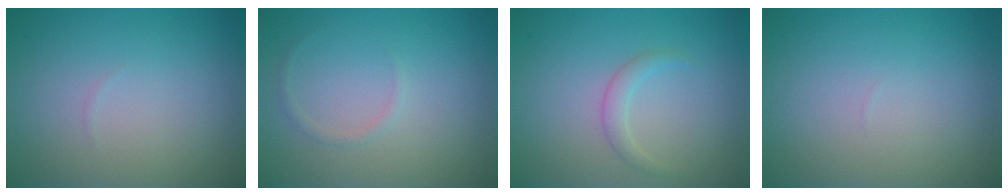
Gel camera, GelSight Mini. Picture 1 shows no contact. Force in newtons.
{"total": 0.6, "press": 0.6, "slide": 0.1}
{"total": 1.2, "press": 1.2, "slide": 0.1}
{"total": 0.0}